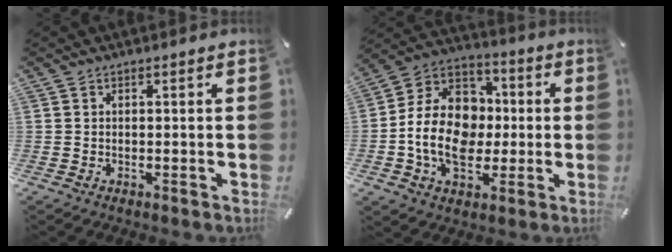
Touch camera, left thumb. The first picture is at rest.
{"total": 16.4, "force": [-2.9, 13.1, 9.5], "torque": [-0.198, 0.018, -0.050]}